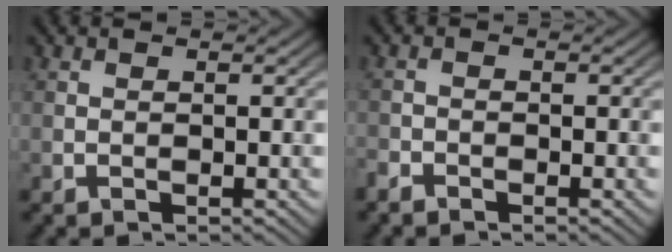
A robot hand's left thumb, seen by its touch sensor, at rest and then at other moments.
{"total": 1.5, "force": [-1.4, 0.5, 0.3], "torque": [-0.007, -0.004, -0.036]}